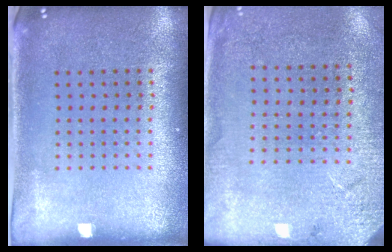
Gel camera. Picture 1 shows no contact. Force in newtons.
{"total": 2.6, "press": 2.5, "slide": 0.7}